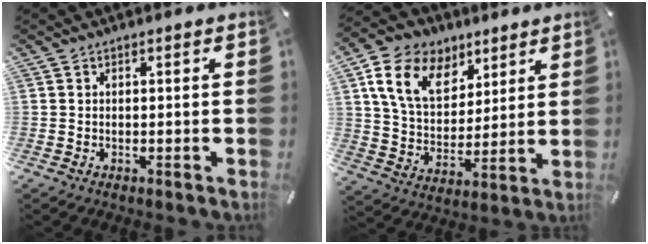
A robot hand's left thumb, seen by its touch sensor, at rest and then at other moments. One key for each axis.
{"total": 14.0, "fx": 7.2, "fy": 10.0, "fz": 6.8, "tx": -0.141, "ty": -0.023, "tz": 0.139}